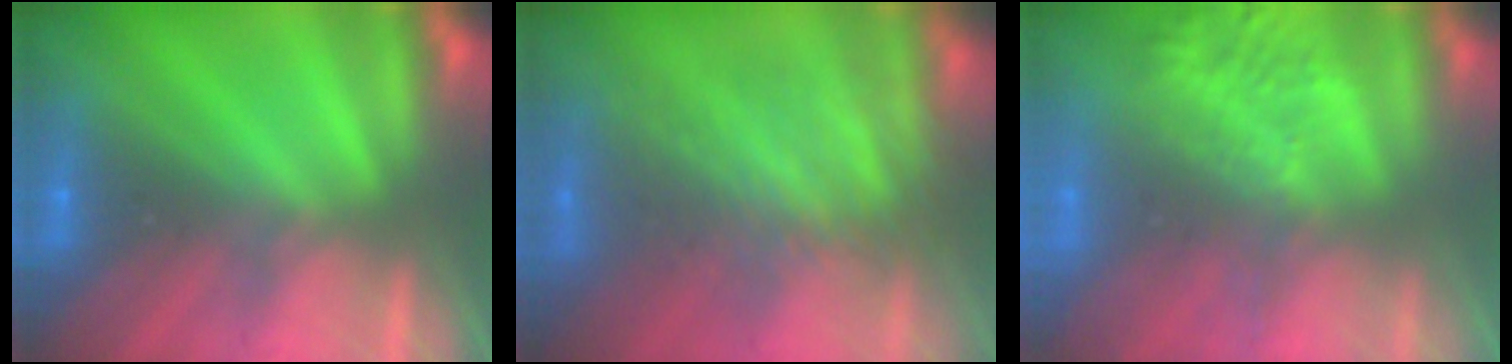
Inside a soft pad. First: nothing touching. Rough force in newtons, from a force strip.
{"total": 3.0}
{"total": 7.6}